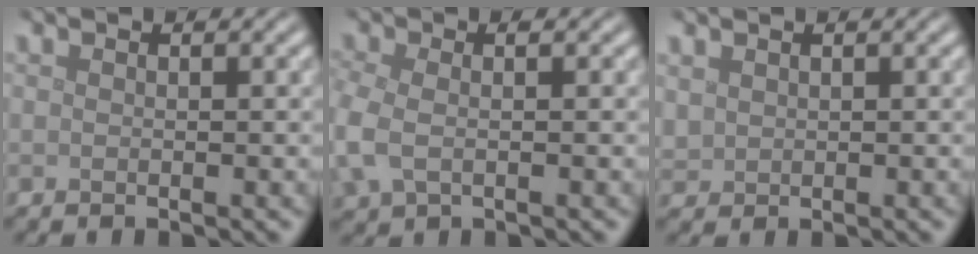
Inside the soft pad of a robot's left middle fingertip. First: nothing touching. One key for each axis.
{"total": 4.1, "fx": -0.5, "fy": 2.6, "fz": 3.1, "tx": -0.091, "ty": -0.002, "tz": -0.015}
{"total": 1.1, "fx": 0.7, "fy": 0.8, "fz": 0.2, "tx": -0.007, "ty": -0.001, "tz": 0.019}